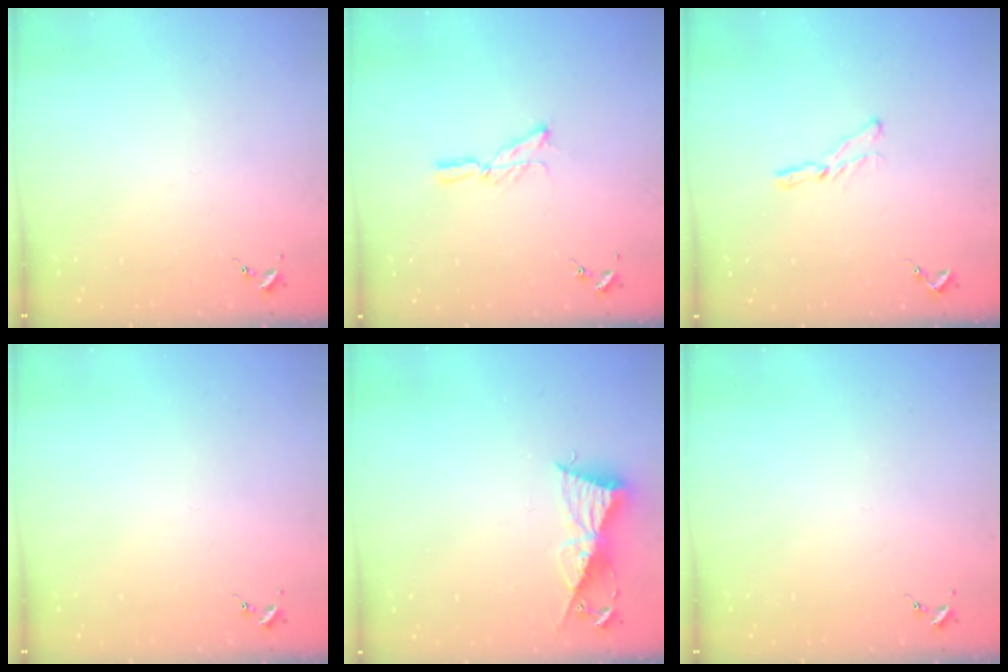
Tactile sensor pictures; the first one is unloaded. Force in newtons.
{"total": 8.4, "press": 8.3, "slide": 0.2}
{"total": 6.3, "press": 6.3, "slide": 0.2}
{"total": 0.0}
{"total": 9.6, "press": 9.5, "slide": 0.6}
{"total": 0.0}